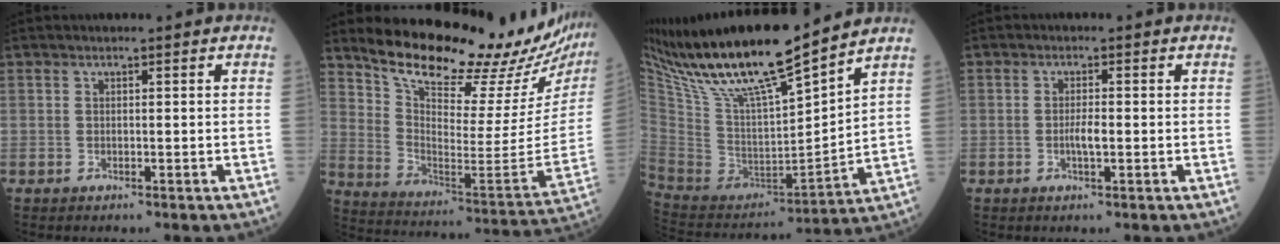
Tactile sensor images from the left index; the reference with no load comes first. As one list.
[{"total": 24.9, "force": [22.1, 4.5, 10.4], "torque": [-0.169, -0.095, 0.302]}, {"total": 20.6, "force": [16.2, 1.7, 12.7], "torque": [-0.238, -0.006, 0.306]}, {"total": 2.1, "force": [-0.7, 0.4, 2.0], "torque": [-0.038, -0.001, -0.014]}]